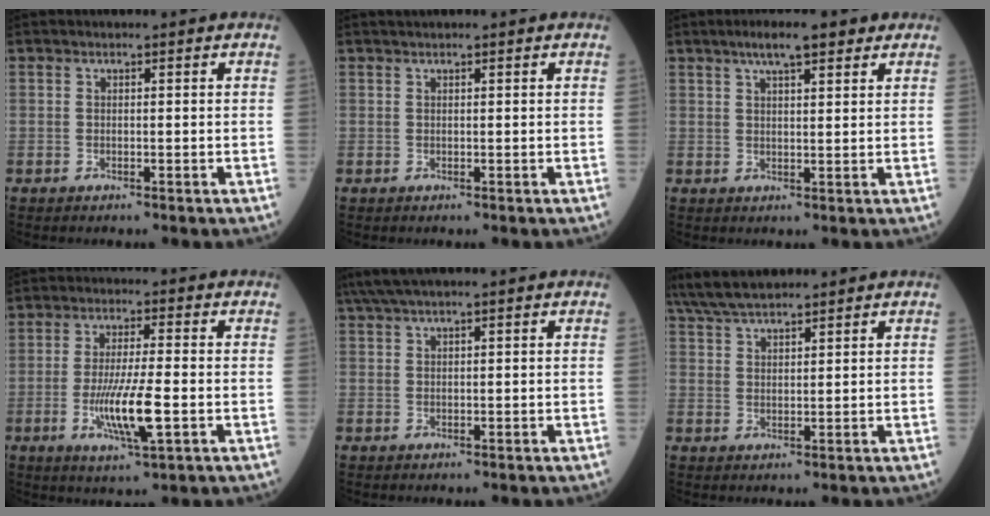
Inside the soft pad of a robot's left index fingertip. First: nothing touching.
{"total": 1.1, "force": [0.9, -0.1, 0.6], "torque": [-0.012, 0.018, 0.021]}
{"total": 5.9, "force": [4.0, 1.4, 4.2], "torque": [-0.074, 0.019, 0.061]}
{"total": 8.7, "force": [-2.3, 0.7, 8.4], "torque": [-0.163, -0.016, -0.042]}
{"total": 3.8, "force": [3.0, -0.3, 2.3], "torque": [-0.047, 0.031, 0.061]}
{"total": 8.3, "force": [7.4, 1.2, 3.7], "torque": [-0.075, 0.029, 0.137]}